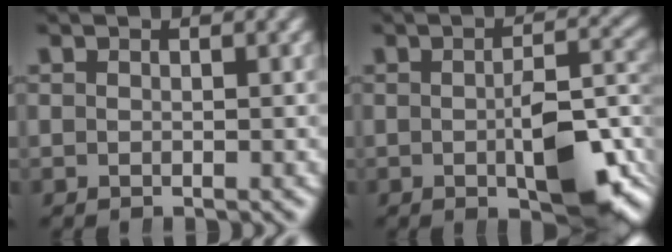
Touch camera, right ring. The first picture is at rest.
{"total": 7.9, "force": [-2.6, 2.9, 6.9], "torque": [-0.072, -0.004, -0.034]}